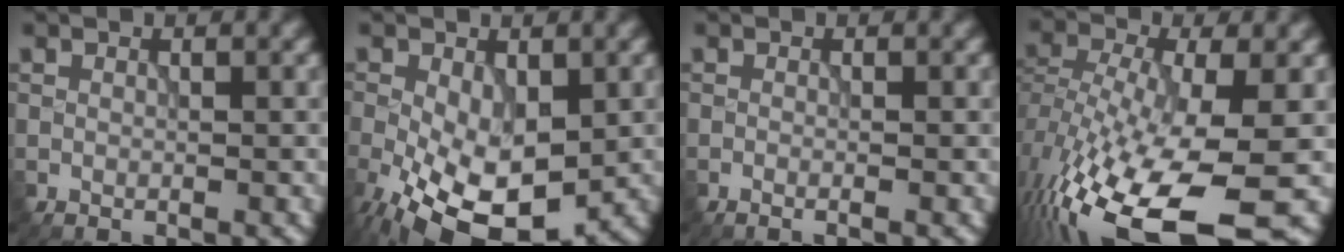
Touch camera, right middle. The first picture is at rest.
{"total": 11.2, "force": [-3.6, 5.8, 8.8], "torque": [-0.176, -0.035, -0.052]}
{"total": 0.8, "force": [-0.3, 0.2, 0.7], "torque": [-0.008, -0.005, -0.010]}
{"total": 15.9, "force": [-7.6, 5.5, 12.8], "torque": [-0.273, -0.036, -0.116]}